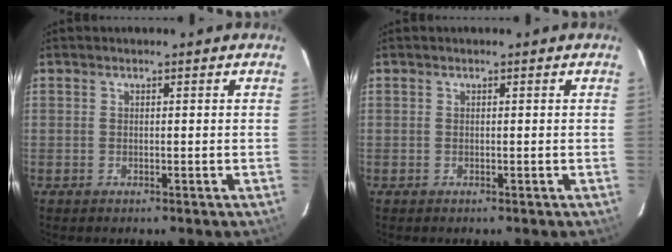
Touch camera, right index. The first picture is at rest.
{"total": 0.0}